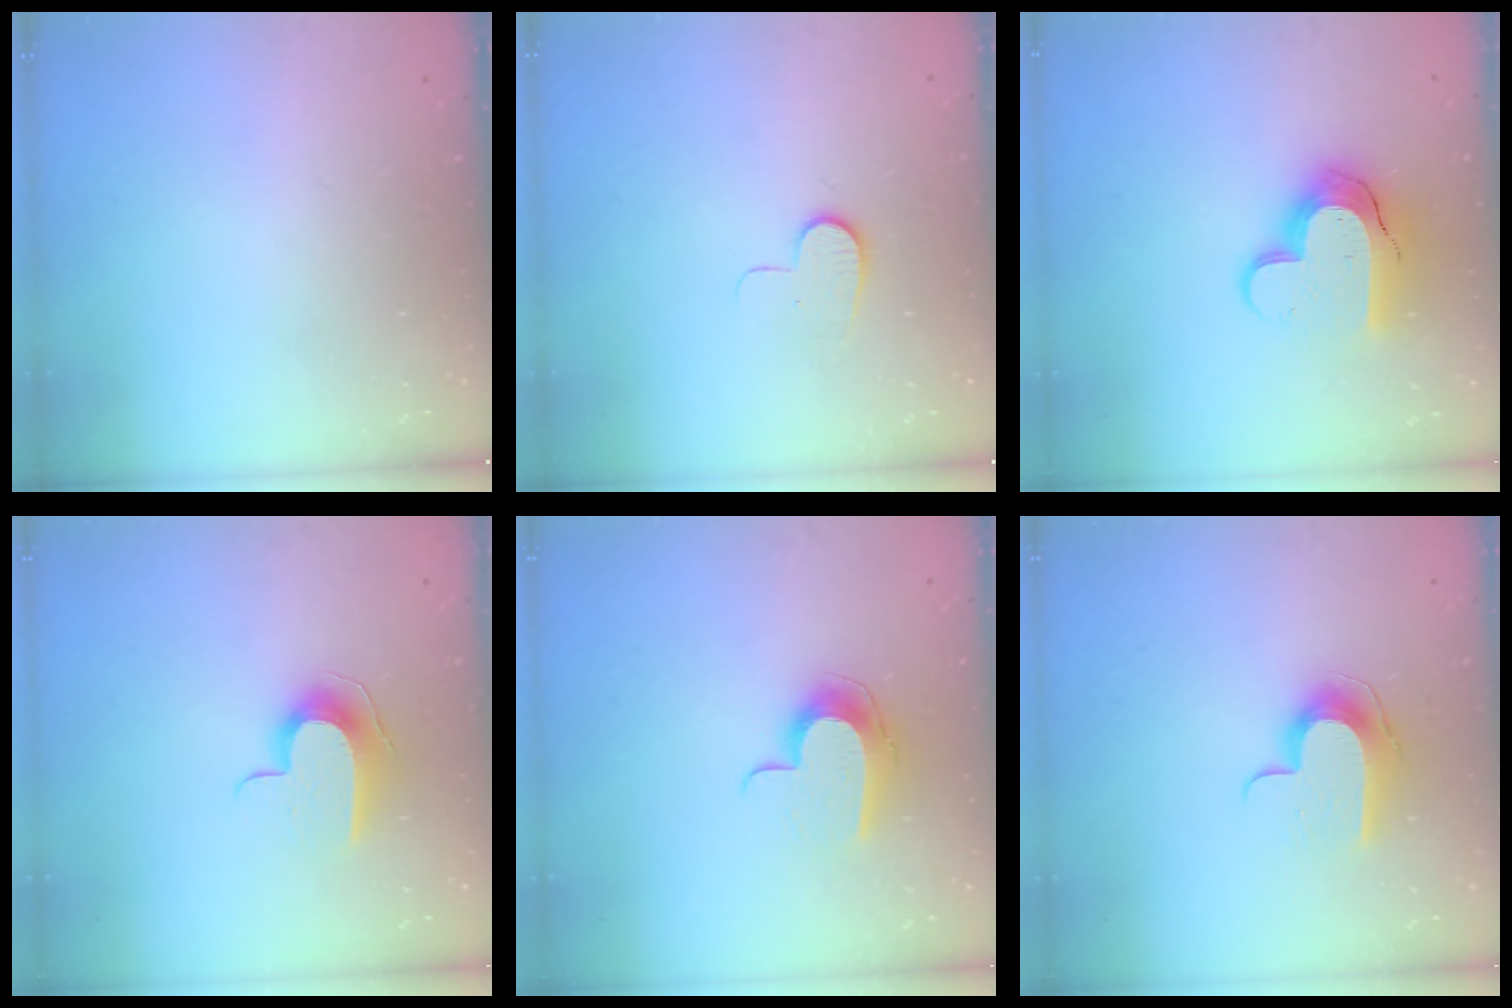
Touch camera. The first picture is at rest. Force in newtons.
{"total": 7.0, "press": 7.0, "slide": 0.6}
{"total": 15.4, "press": 15.3, "slide": 1.1}
{"total": 9.0, "press": 9.0, "slide": 0.5}
{"total": 10.9, "press": 10.9, "slide": 0.7}
{"total": 10.2, "press": 10.2, "slide": 0.6}